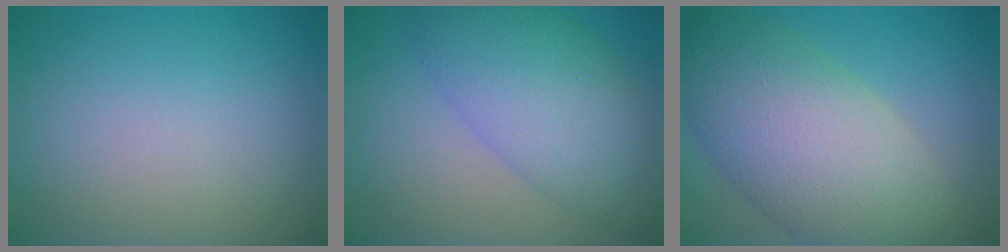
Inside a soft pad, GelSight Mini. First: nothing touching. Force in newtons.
{"total": 7.5, "press": 7.5, "slide": 0.3}
{"total": 11.2, "press": 11.2, "slide": 0.3}